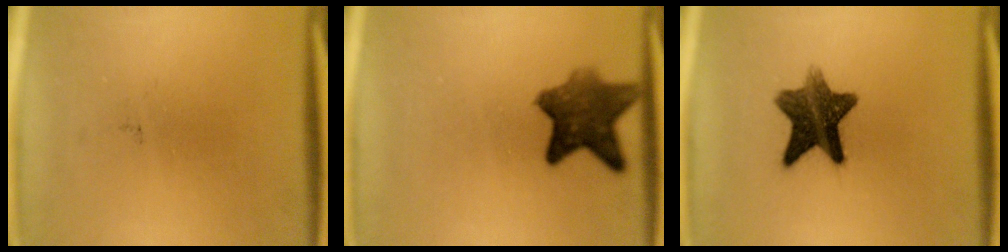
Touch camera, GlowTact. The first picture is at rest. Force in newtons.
{"total": 8.3}
{"total": 10.5}